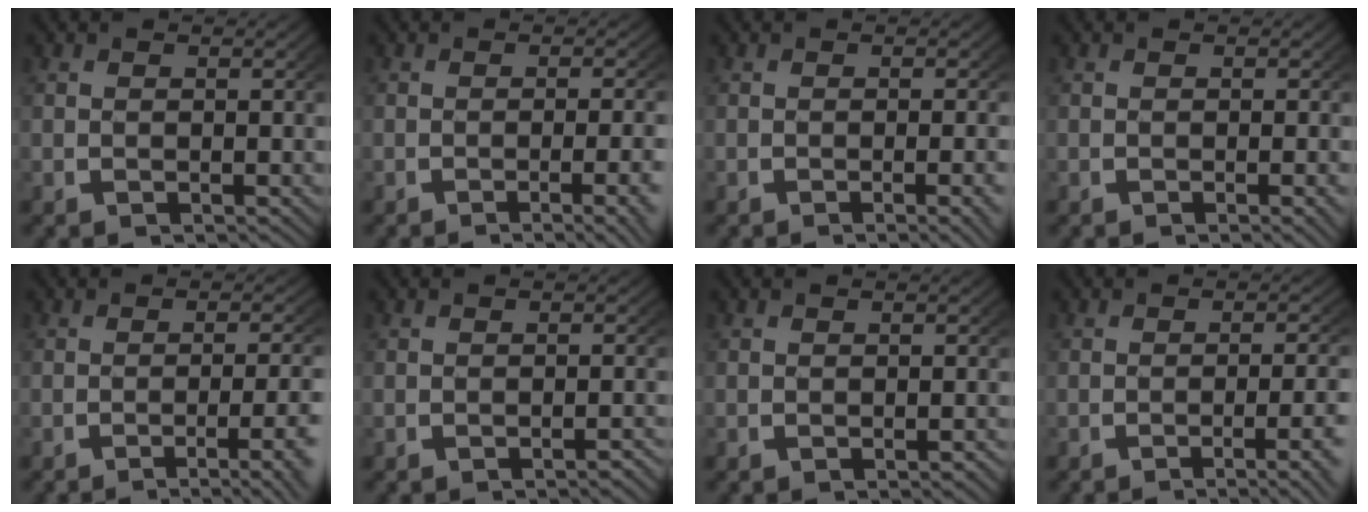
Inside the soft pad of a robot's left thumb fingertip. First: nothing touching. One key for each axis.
{"total": 3.9, "fx": -2.0, "fy": 0.7, "fz": 3.2, "tx": -0.041, "ty": 0.000, "tz": -0.030}
{"total": 2.2, "fx": -0.9, "fy": 0.2, "fz": 2.0, "tx": -0.026, "ty": 0.004, "tz": -0.015}
{"total": 1.2, "fx": -0.4, "fy": 0.0, "fz": 1.1, "tx": -0.015, "ty": 0.003, "tz": -0.006}
{"total": 5.7, "fx": -3.6, "fy": 1.6, "fz": 4.1, "tx": -0.062, "ty": -0.004, "tz": -0.053}
{"total": 1.2, "fx": -1.0, "fy": 0.0, "fz": 0.6, "tx": -0.010, "ty": 0.004, "tz": -0.016}
{"total": 0.5, "fx": -0.4, "fy": 0.0, "fz": 0.3, "tx": -0.004, "ty": 0.004, "tz": -0.007}
{"total": 4.8, "fx": -2.9, "fy": 1.1, "fz": 3.7, "tx": -0.051, "ty": 0.000, "tz": -0.043}